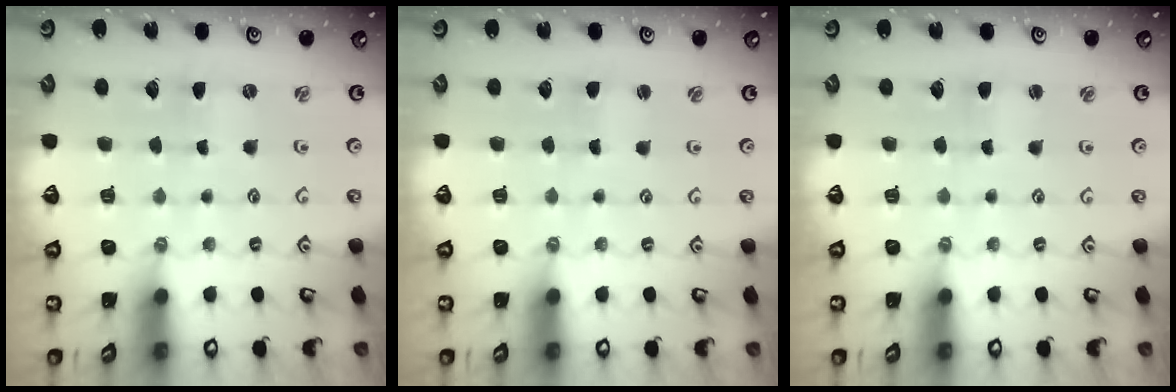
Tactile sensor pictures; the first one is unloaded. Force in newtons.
{"total": 0.9, "press": 0.9, "slide": 0.1}
{"total": 1.9, "press": 1.9, "slide": 0.3}